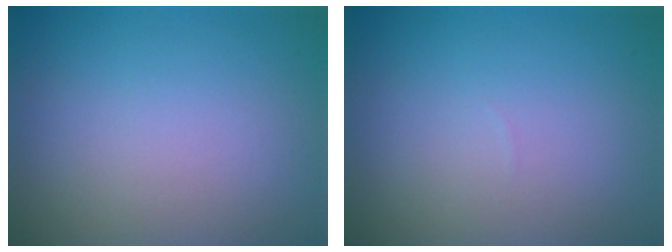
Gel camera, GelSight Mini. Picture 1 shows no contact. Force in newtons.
{"total": 0.0}